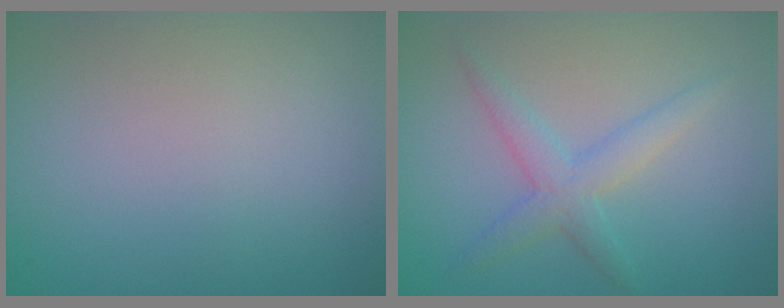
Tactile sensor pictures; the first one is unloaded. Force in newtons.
{"total": 2.8, "press": 2.8, "slide": 0.1}